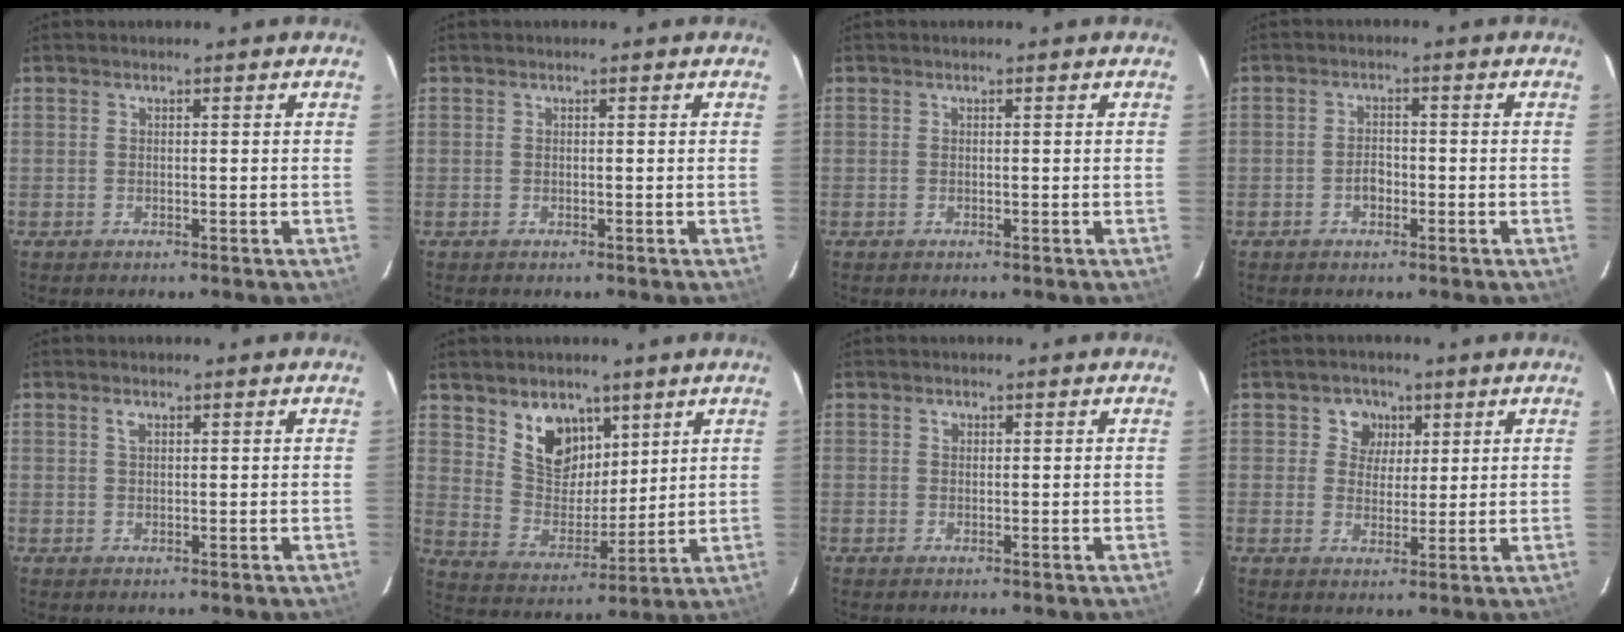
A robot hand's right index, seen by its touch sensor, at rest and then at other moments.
{"total": 0.0}
{"total": 0.0}
{"total": 2.4, "force": [-1.1, 1.6, 1.4], "torque": [-0.027, 0.005, -0.020]}
{"total": 1.4, "force": [0.7, 0.8, 0.9], "torque": [-0.018, 0.004, 0.012]}
{"total": 11.0, "force": [6.5, 7.2, 5.3], "torque": [-0.095, 0.004, 0.134]}
{"total": 0.8, "force": [0.3, 0.7, 0.2], "torque": [-0.003, 0.004, 0.005]}
{"total": 4.8, "force": [1.8, 4.3, 0.9], "torque": [0.000, 0.007, 0.029]}